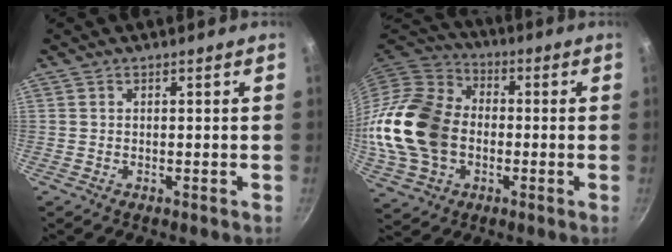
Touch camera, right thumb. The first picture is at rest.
{"total": 21.2, "force": [-2.1, 15.7, 14.0], "torque": [-0.270, 0.034, -0.038]}